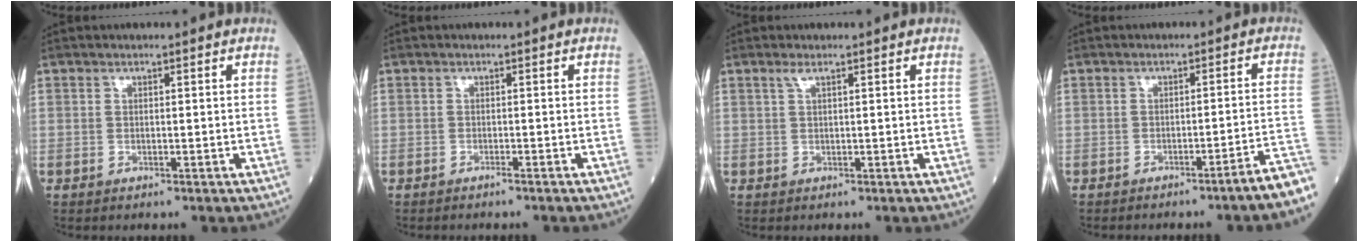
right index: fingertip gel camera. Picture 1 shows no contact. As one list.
[{"total": 1.5, "force": [-1.3, -0.3, 0.7], "torque": [-0.009, 0.003, -0.017]}, {"total": 1.0, "force": [0.6, 0.0, 0.8], "torque": [-0.023, 0.008, 0.012]}, {"total": 6.5, "force": [-5.4, -1.6, 3.2], "torque": [-0.013, 0.007, -0.074]}]